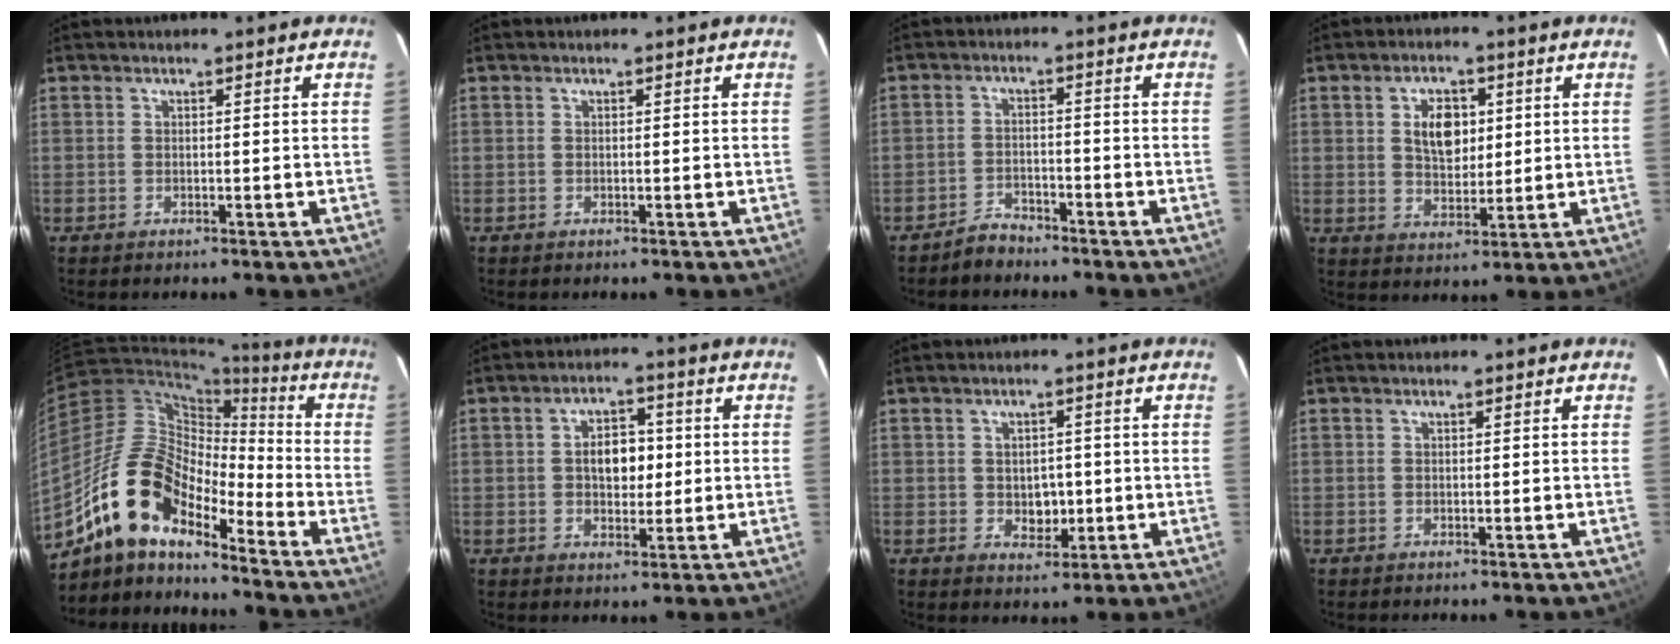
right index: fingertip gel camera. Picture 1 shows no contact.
{"total": 0.0}
{"total": 3.6, "force": [-3.2, 1.5, 0.4], "torque": [-0.019, 0.009, -0.056]}
{"total": 7.3, "force": [1.8, 4.5, 5.4], "torque": [-0.092, 0.010, 0.037]}
{"total": 15.1, "force": [-11.8, 5.6, 7.6], "torque": [-0.133, 0.009, -0.234]}
{"total": 6.4, "force": [0.3, 4.1, 4.9], "torque": [-0.081, 0.015, 0.008]}
{"total": 4.2, "force": [-0.3, 3.6, 2.2], "torque": [-0.036, 0.000, 0.002]}
{"total": 0.0}